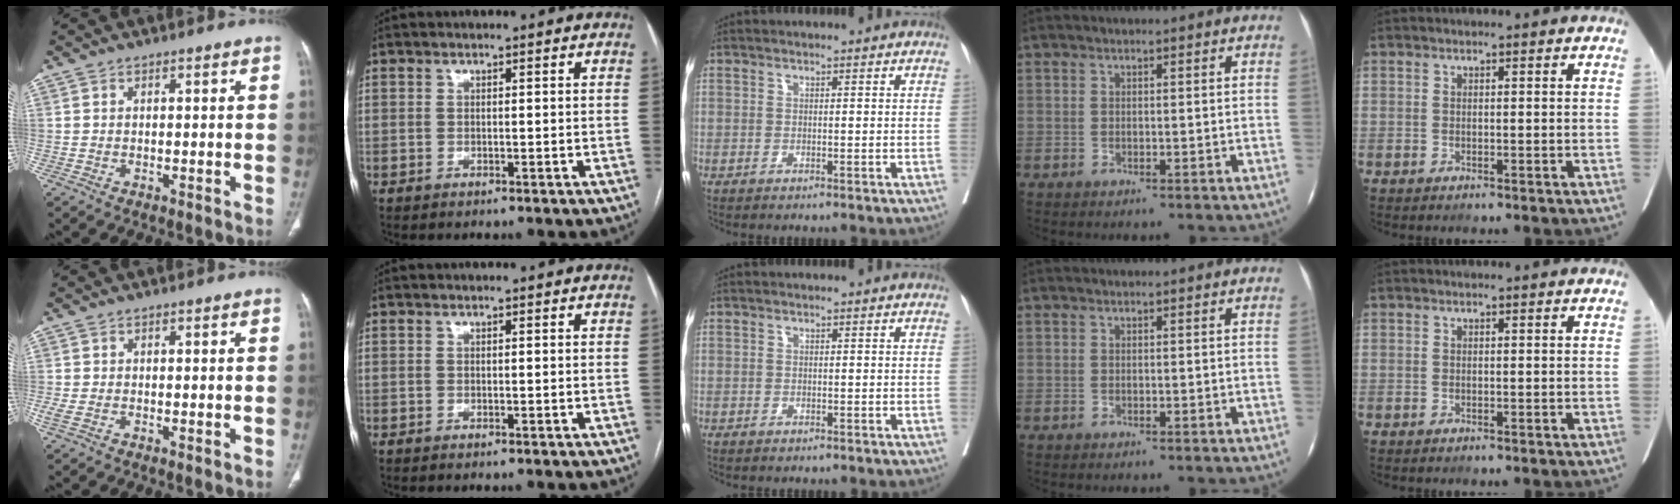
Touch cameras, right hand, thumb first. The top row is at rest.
{"thumb": {"total": 1.9, "force": [-0.3, 1.2, 1.5], "torque": [-0.046, -0.001, -0.007]}}